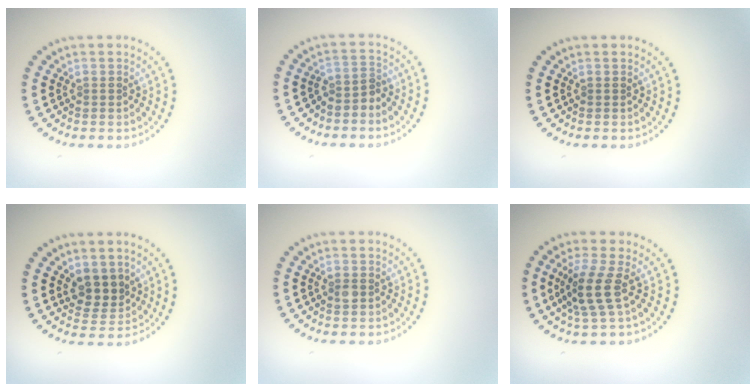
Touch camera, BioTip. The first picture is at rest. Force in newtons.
{"total": 1.9, "press": 1.5, "slide": 1.2}
{"total": 0.0}
{"total": 2.8, "press": 2.5, "slide": 1.3}
{"total": 0.9, "press": 0.9, "slide": 0.1}
{"total": 3.4, "press": 2.7, "slide": 2.1}